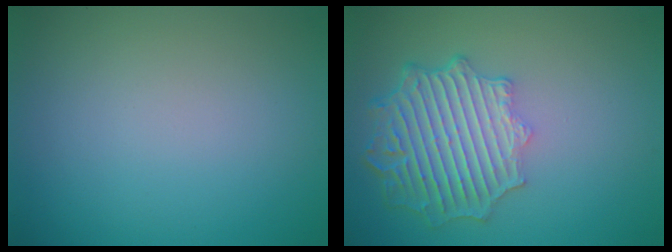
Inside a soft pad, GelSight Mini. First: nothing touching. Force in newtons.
{"total": 6.9, "press": 5.5, "slide": 4.2}